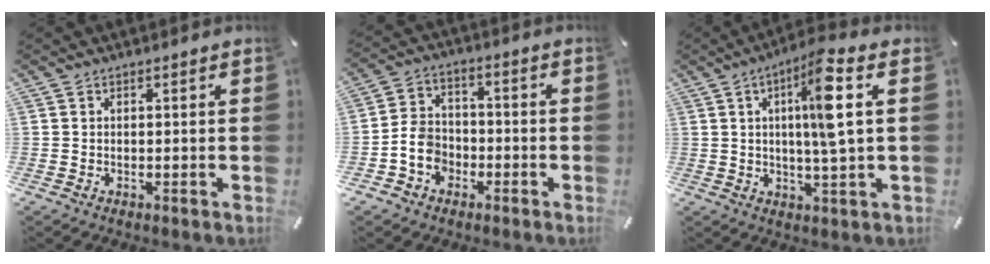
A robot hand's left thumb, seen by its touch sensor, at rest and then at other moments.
{"total": 8.2, "force": [-2.9, 6.9, 3.3], "torque": [-0.085, 0.024, -0.052]}
{"total": 11.2, "force": [2.8, 1.0, 10.9], "torque": [-0.190, 0.001, 0.039]}